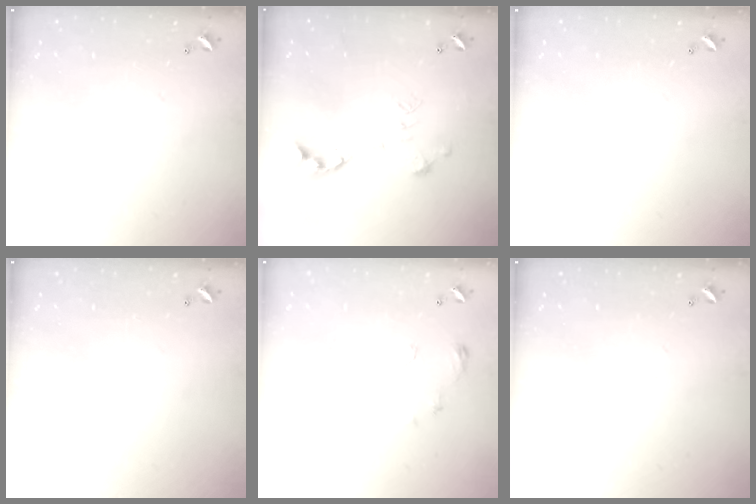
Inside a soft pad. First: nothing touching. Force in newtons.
{"total": 0.8, "press": 0.8, "slide": 0.3}
{"total": 0.0}
{"total": 0.0}
{"total": 4.5, "press": 4.5, "slide": 0.6}
{"total": 0.0}